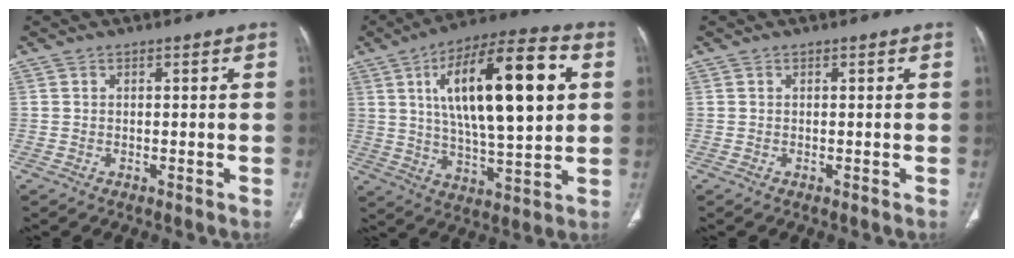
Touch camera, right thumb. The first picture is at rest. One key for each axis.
{"total": 23.7, "fx": 5.8, "fy": 8.0, "fz": 21.5, "tx": -0.338, "ty": -0.001, "tz": 0.091}
{"total": 0.0}